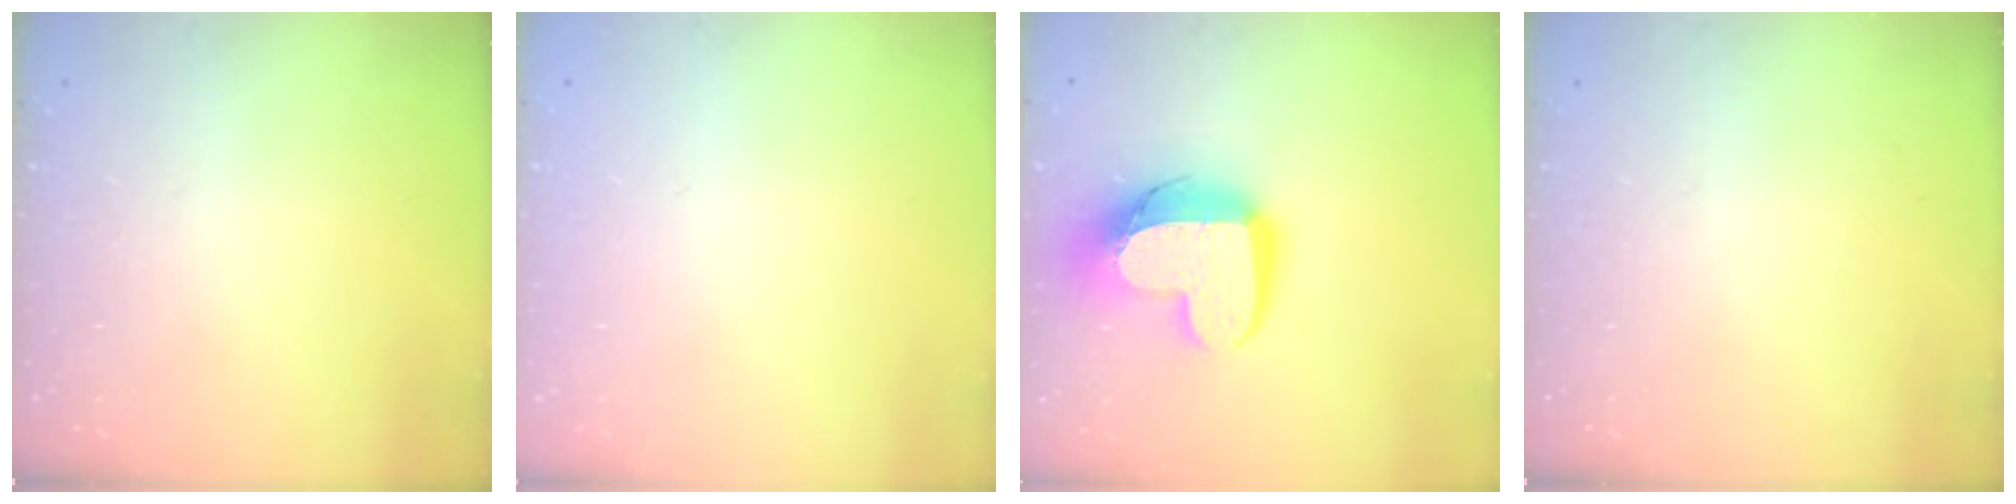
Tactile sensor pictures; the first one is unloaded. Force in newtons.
{"total": 0.0}
{"total": 15.1, "press": 15.0, "slide": 1.4}
{"total": 0.0}